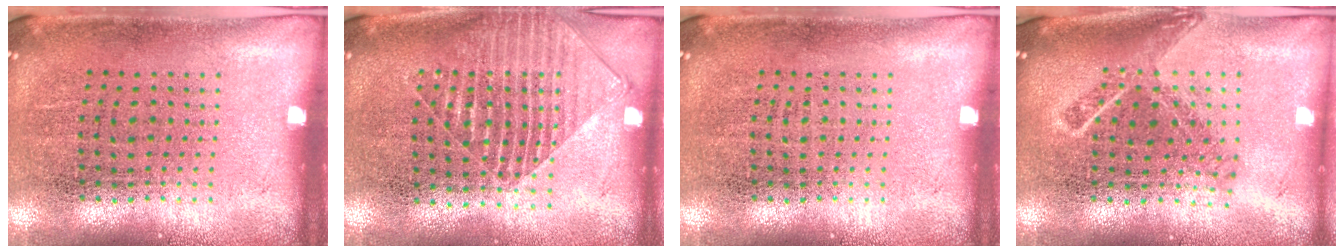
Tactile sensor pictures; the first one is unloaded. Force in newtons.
{"total": 1.5, "press": 1.3, "slide": 0.8}
{"total": 0.0}
{"total": 1.7, "press": 1.2, "slide": 1.2}